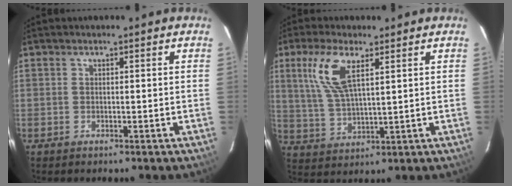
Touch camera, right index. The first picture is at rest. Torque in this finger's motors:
{"motor_torque": [0.30, 0.22, 0.23, 0.14]}